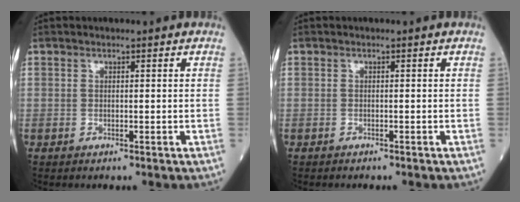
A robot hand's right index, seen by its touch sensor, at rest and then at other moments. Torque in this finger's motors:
{"motor_torque": [0.17, 0.08, -0.03, -0.01]}